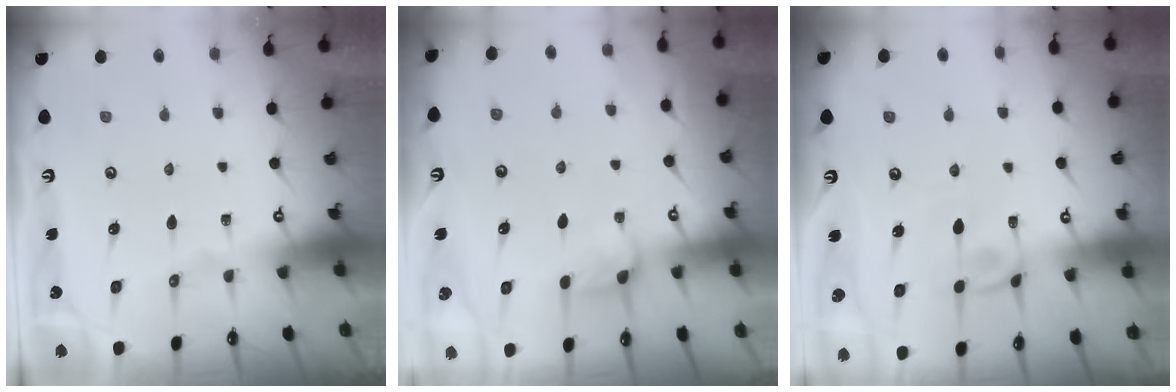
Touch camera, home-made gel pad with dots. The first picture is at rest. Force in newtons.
{"total": 2.5, "press": 2.5, "slide": 0.6}
{"total": 2.1, "press": 2.1, "slide": 0.2}